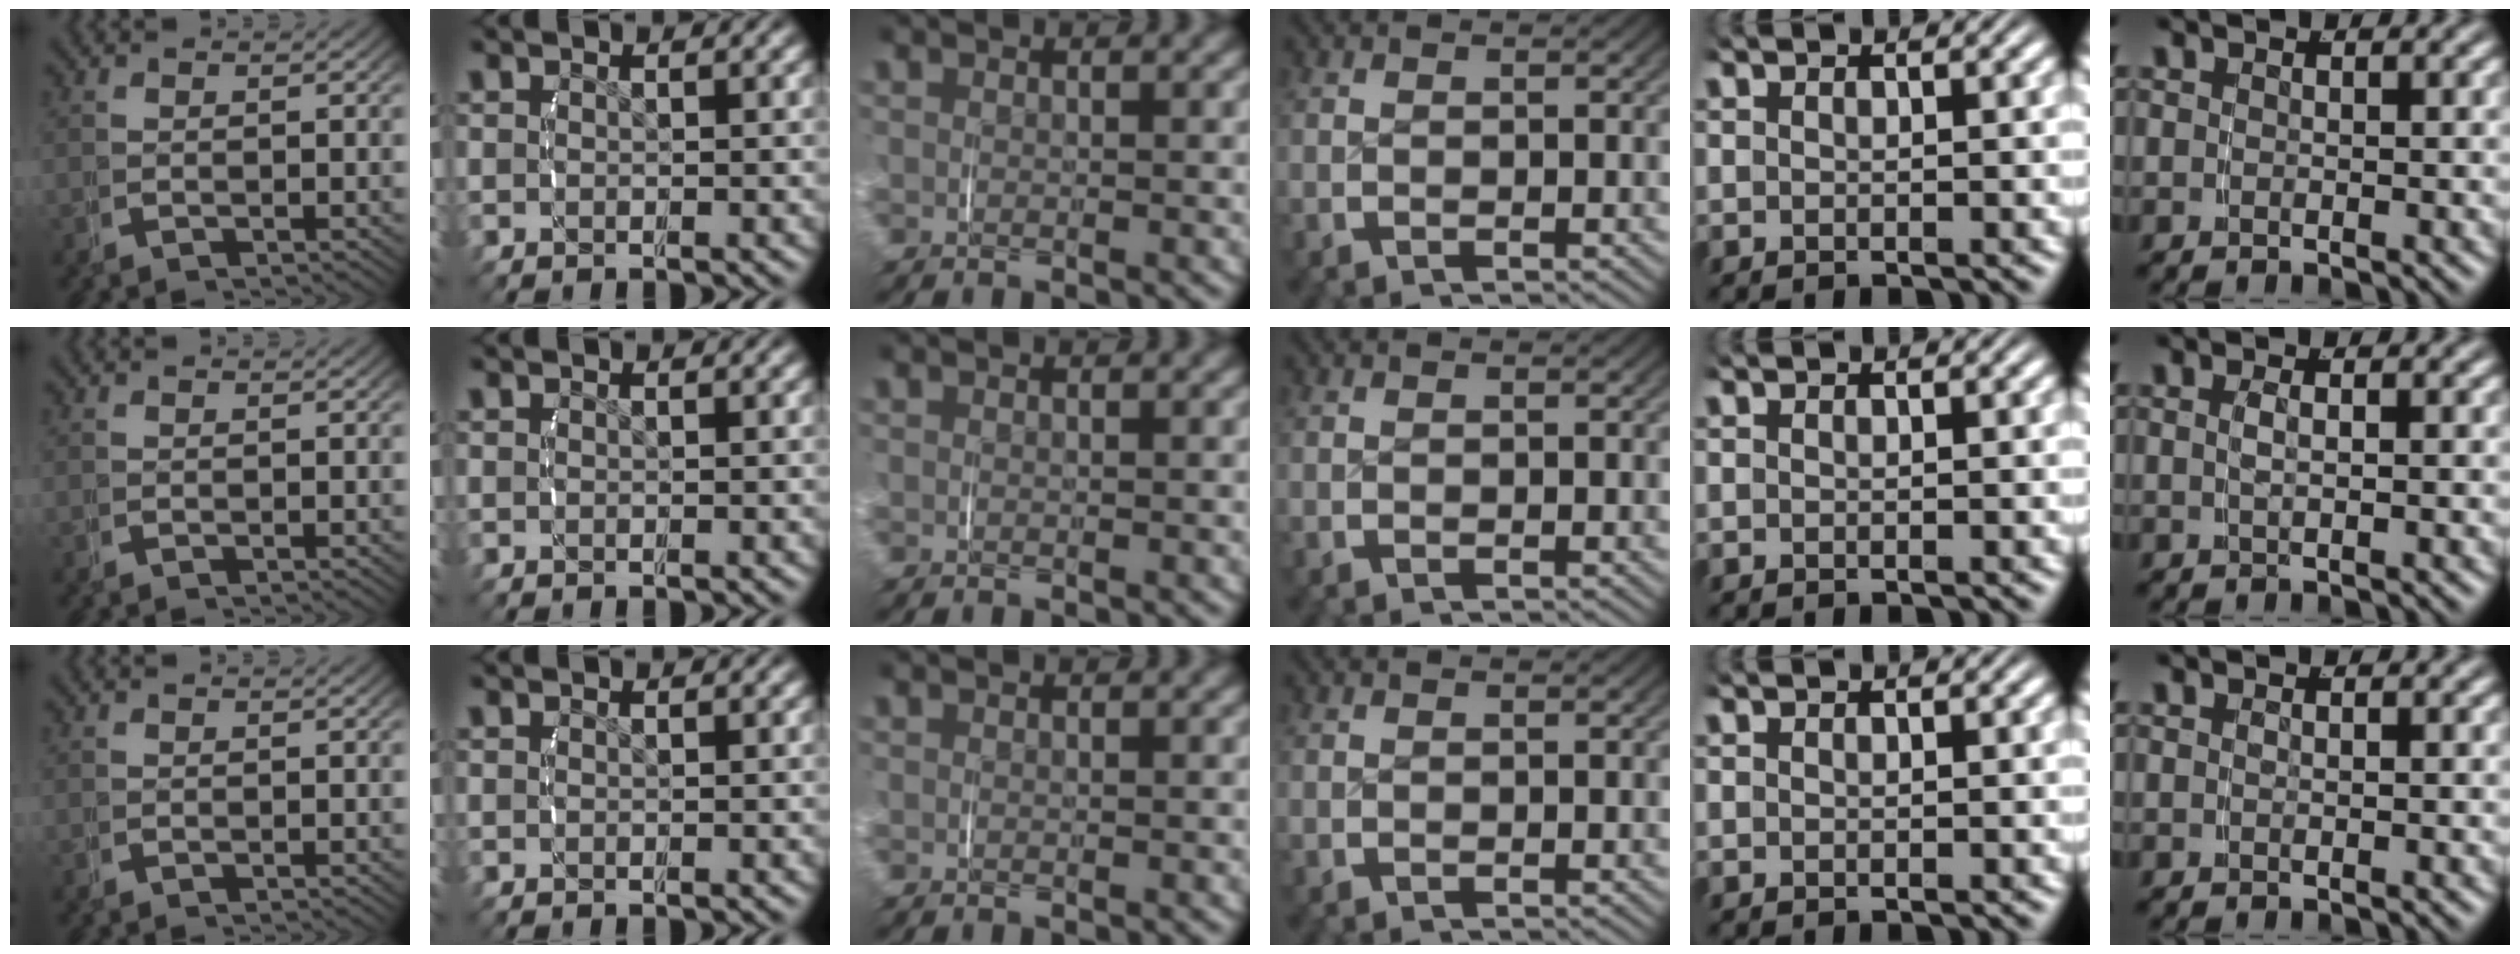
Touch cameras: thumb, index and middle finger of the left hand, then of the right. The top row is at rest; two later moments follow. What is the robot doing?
{"motion": "lift_and_place", "object": "jewelry box"}